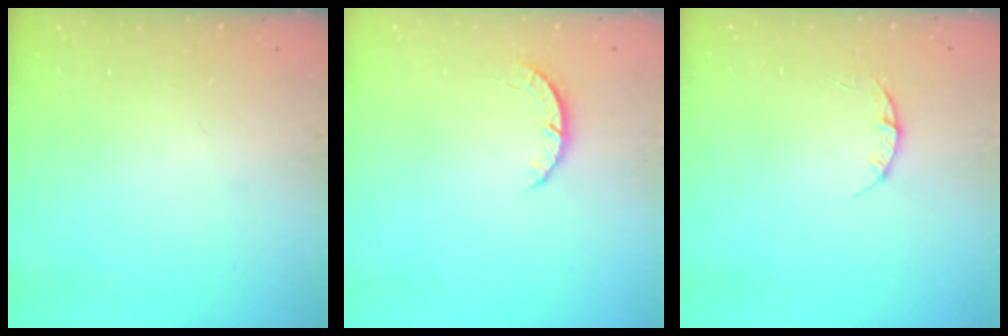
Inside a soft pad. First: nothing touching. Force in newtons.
{"total": 2.7, "press": 2.6, "slide": 0.4}
{"total": 3.2, "press": 3.2, "slide": 0.3}